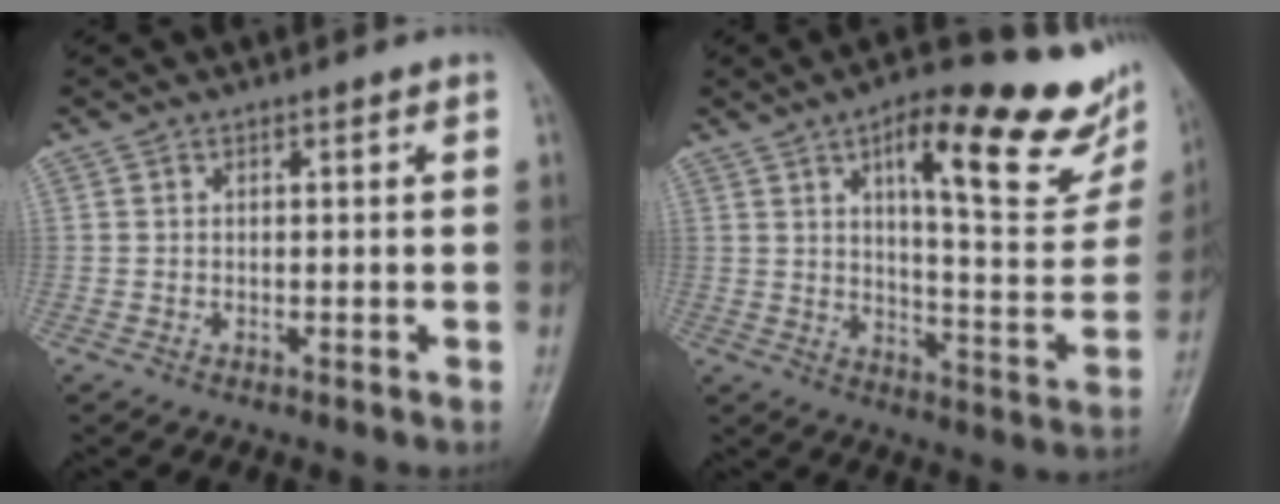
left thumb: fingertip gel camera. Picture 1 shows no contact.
{"total": 24.0, "force": [12.3, 7.2, 19.2], "torque": [-0.221, -0.035, 0.177]}